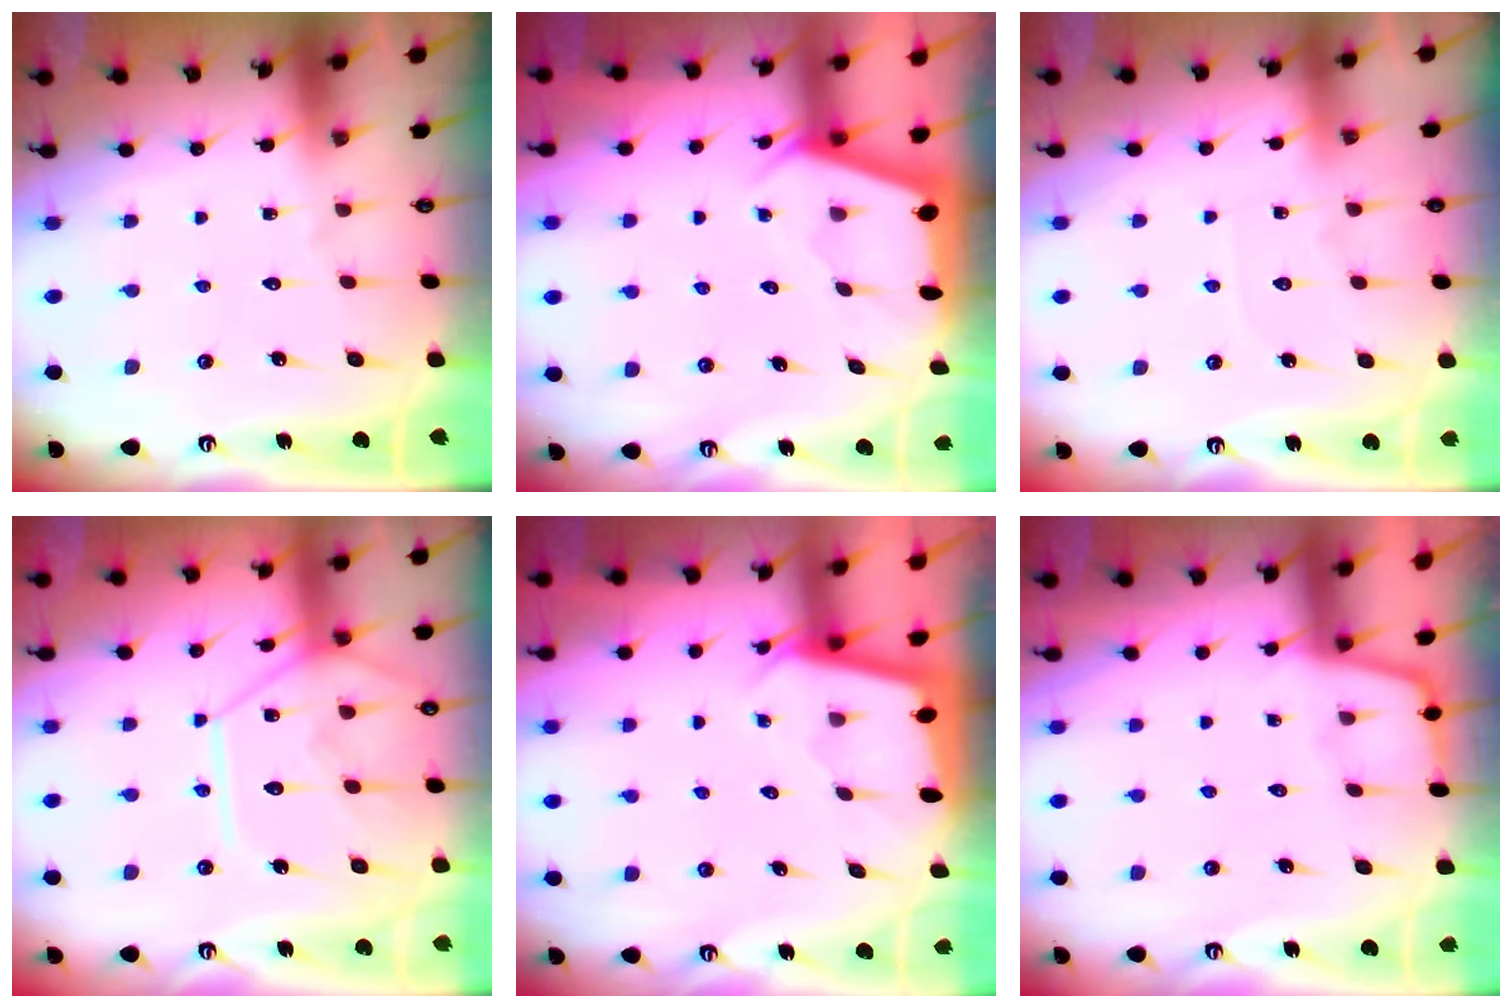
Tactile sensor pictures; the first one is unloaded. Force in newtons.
{"total": 2.4, "press": 2.4, "slide": 0.3}
{"total": 4.7, "press": 4.6, "slide": 0.5}
{"total": 13.4, "press": 13.3, "slide": 1.3}
{"total": 1.7, "press": 1.7, "slide": 0.1}
{"total": 1.4, "press": 1.3, "slide": 0.3}